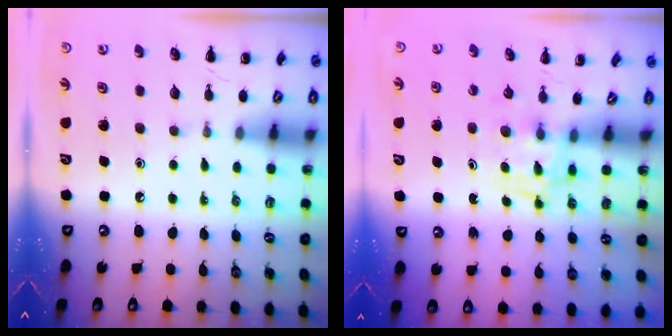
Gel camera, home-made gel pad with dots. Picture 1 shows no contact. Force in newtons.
{"total": 4.0, "press": 3.9, "slide": 0.5}